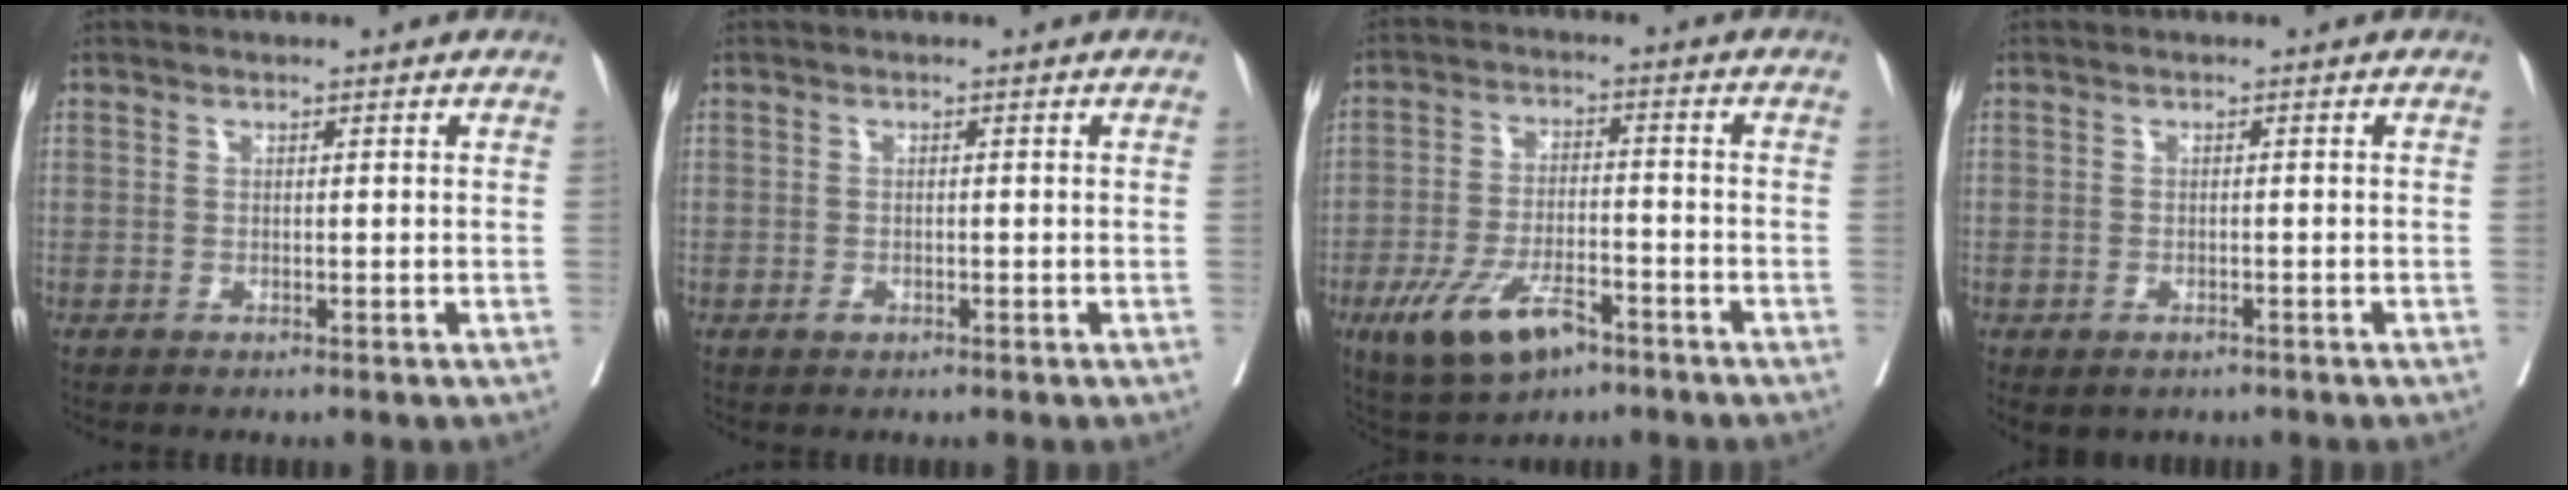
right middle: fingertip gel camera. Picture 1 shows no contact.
{"total": 0.7, "force": [-0.4, 0.5, 0.3], "torque": [-0.005, 0.001, -0.005]}
{"total": 10.2, "force": [-5.9, 4.0, 7.3], "torque": [-0.147, -0.008, -0.098]}
{"total": 2.9, "force": [-2.0, 1.6, 1.3], "torque": [-0.019, -0.005, -0.024]}